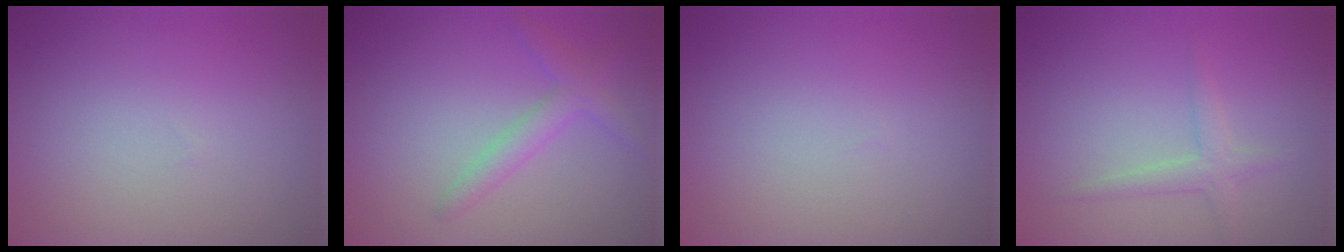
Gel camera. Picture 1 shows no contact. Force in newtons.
{"total": 2.4, "press": 2.4, "slide": 0.1}
{"total": 0.0}
{"total": 1.8, "press": 1.8, "slide": 0.0}